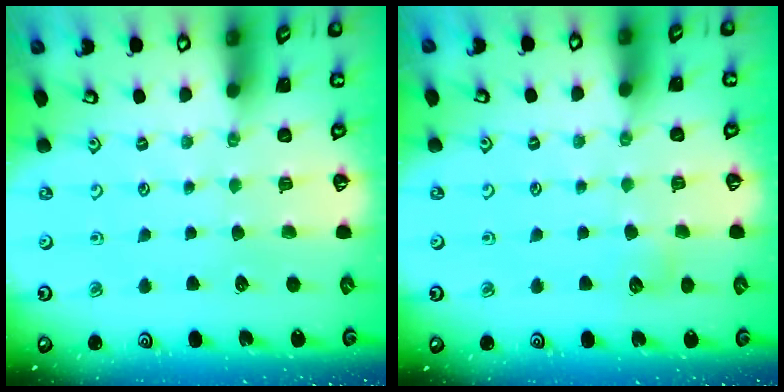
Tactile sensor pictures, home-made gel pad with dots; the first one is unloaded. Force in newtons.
{"total": 4.6, "press": 4.5, "slide": 0.7}